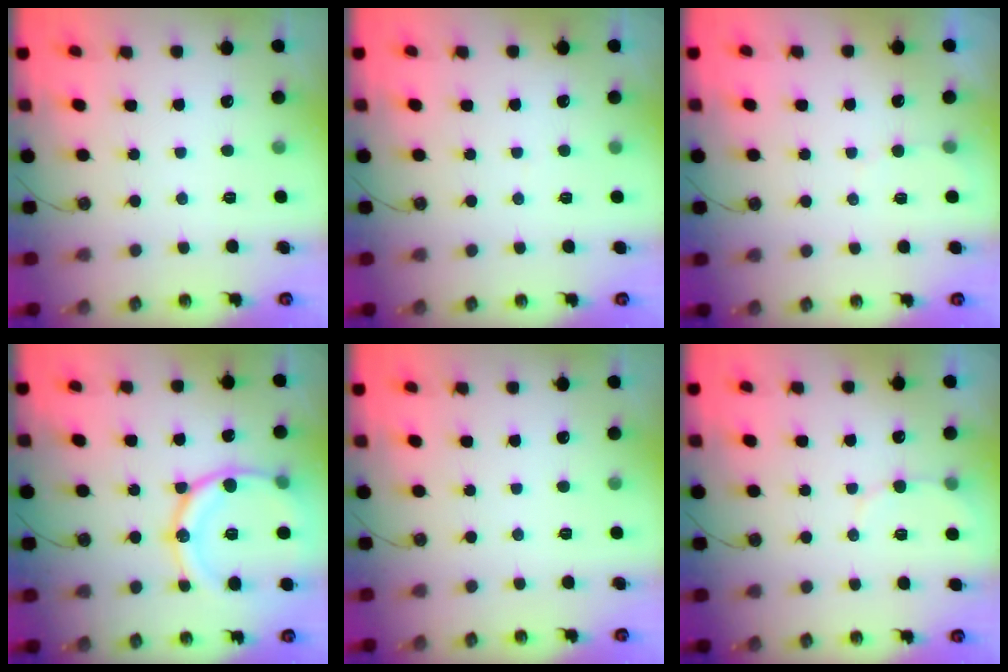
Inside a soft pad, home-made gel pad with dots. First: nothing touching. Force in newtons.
{"total": 1.4, "press": 1.4, "slide": 0.1}
{"total": 1.7, "press": 1.7, "slide": 0.2}
{"total": 19.3, "press": 19.0, "slide": 3.4}
{"total": 0.0}
{"total": 5.2, "press": 5.0, "slide": 1.3}